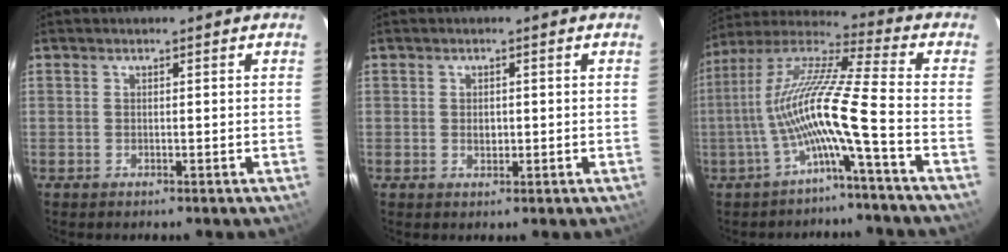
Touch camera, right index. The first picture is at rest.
{"total": 1.7, "force": [-0.1, 1.3, 1.1], "torque": [-0.018, 0.001, -0.001]}
{"total": 13.2, "force": [-4.6, -1.2, 12.3], "torque": [-0.228, 0.003, -0.092]}